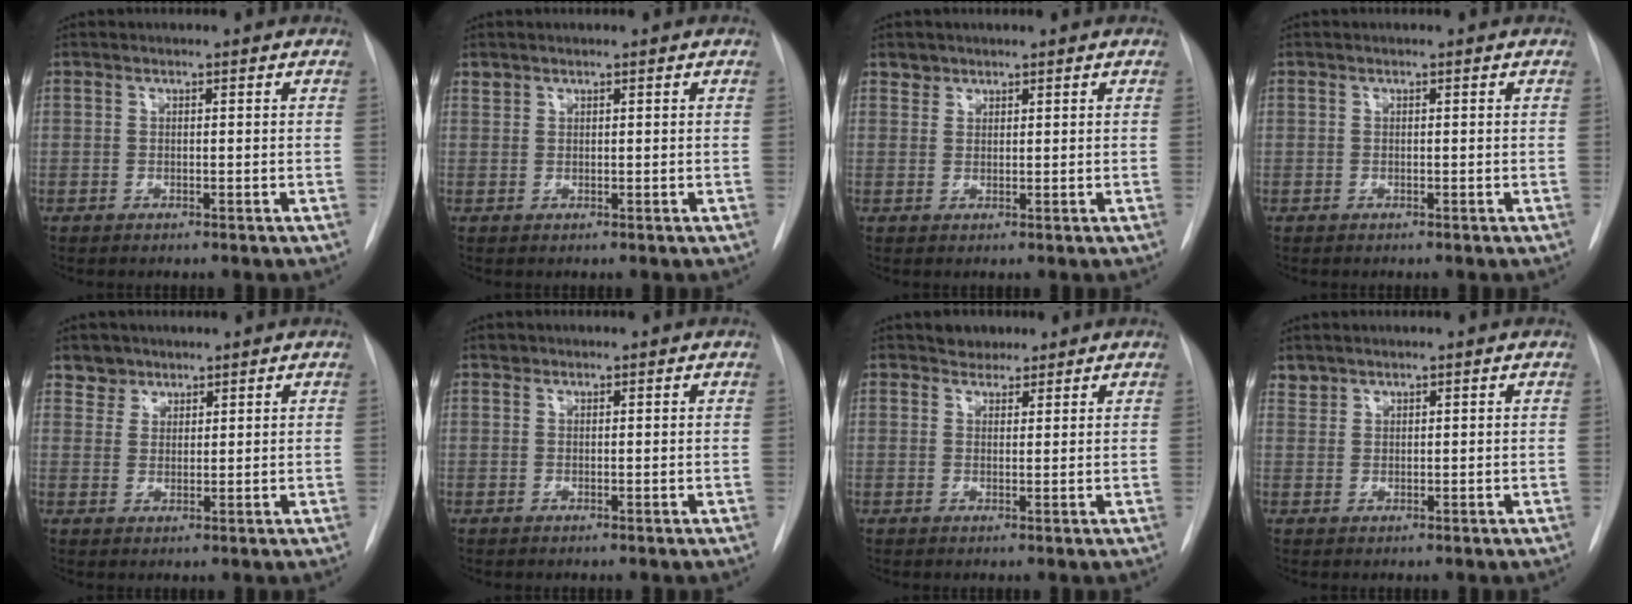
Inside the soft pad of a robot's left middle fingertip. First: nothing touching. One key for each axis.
{"total": 0.7, "fx": 0.6, "fy": 0.2, "fz": -0.1, "tx": 0.002, "ty": 0.000, "tz": 0.010}
{"total": 1.5, "fx": 1.1, "fy": 0.9, "fz": -0.2, "tx": 0.012, "ty": 0.005, "tz": 0.015}
{"total": 0.0}
{"total": 3.0, "fx": 2.3, "fy": 1.9, "fz": -0.3, "tx": 0.017, "ty": 0.005, "tz": 0.036}
{"total": 0.5, "fx": 0.4, "fy": 0.3, "fz": 0.0, "tx": 0.001, "ty": 0.006, "tz": 0.004}
{"total": 2.4, "fx": 2.0, "fy": 1.4, "fz": 0.2, "tx": -0.001, "ty": 0.006, "tz": 0.028}
{"total": 1.3, "fx": 1.2, "fy": 0.4, "fz": -0.2, "tx": 0.006, "ty": 0.003, "tz": 0.023}